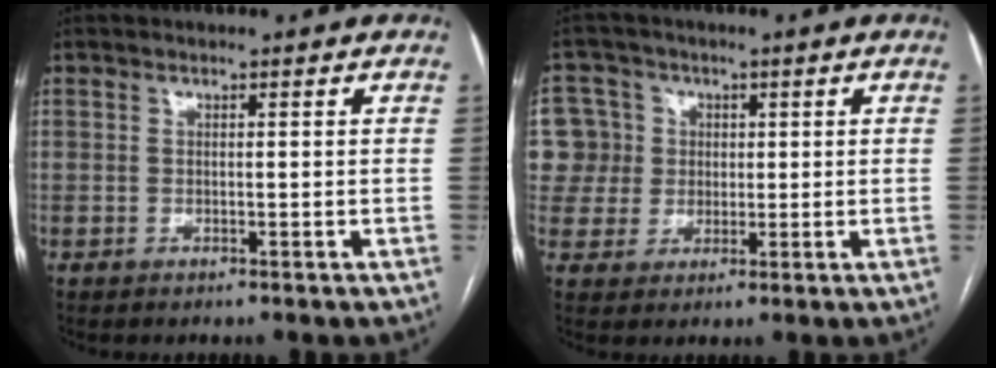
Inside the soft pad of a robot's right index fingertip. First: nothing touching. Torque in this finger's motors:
{"motor_torque": [0.24, 0.05, 0.07, 0.00]}